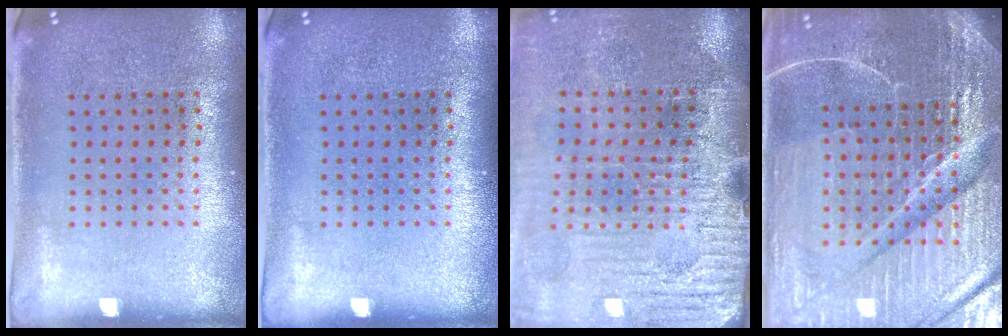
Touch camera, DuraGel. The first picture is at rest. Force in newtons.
{"total": 0.0}
{"total": 3.9, "press": 3.6, "slide": 1.4}
{"total": 6.8, "press": 6.0, "slide": 3.1}